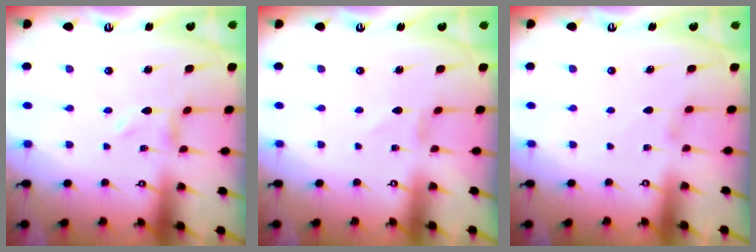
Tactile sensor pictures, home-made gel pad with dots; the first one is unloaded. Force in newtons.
{"total": 0.5, "press": 0.5, "slide": 0.1}
{"total": 2.7, "press": 2.7, "slide": 0.3}